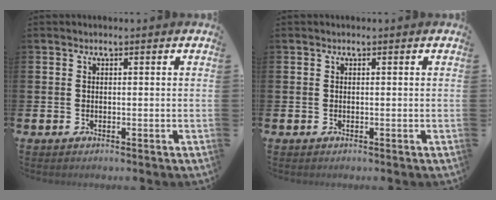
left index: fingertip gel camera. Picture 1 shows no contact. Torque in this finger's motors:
{"motor_torque": [-0.07, 0.02, 0.00, 0.01]}